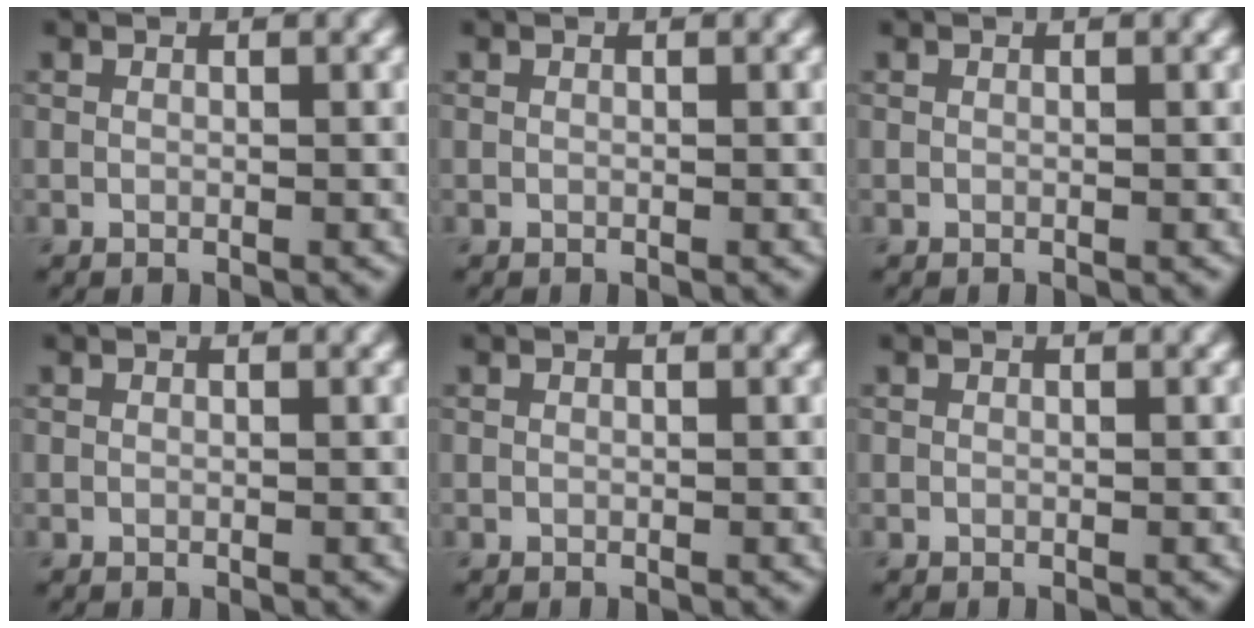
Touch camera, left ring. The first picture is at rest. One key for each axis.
{"total": 0.0}
{"total": 0.0}
{"total": 0.0}
{"total": 0.0}
{"total": 0.0}